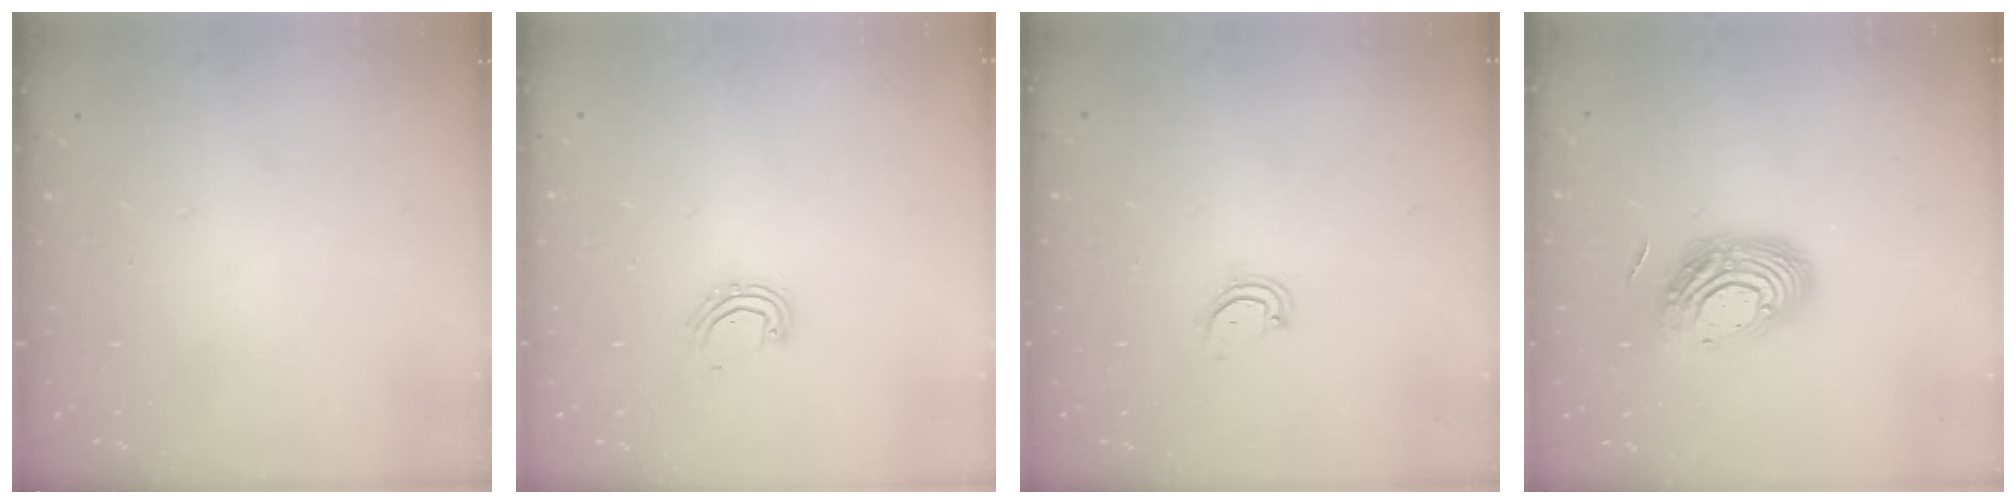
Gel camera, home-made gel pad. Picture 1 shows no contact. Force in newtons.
{"total": 6.5, "press": 6.3, "slide": 1.6}
{"total": 3.6, "press": 3.6, "slide": 0.3}
{"total": 13.3, "press": 13.3, "slide": 1.0}